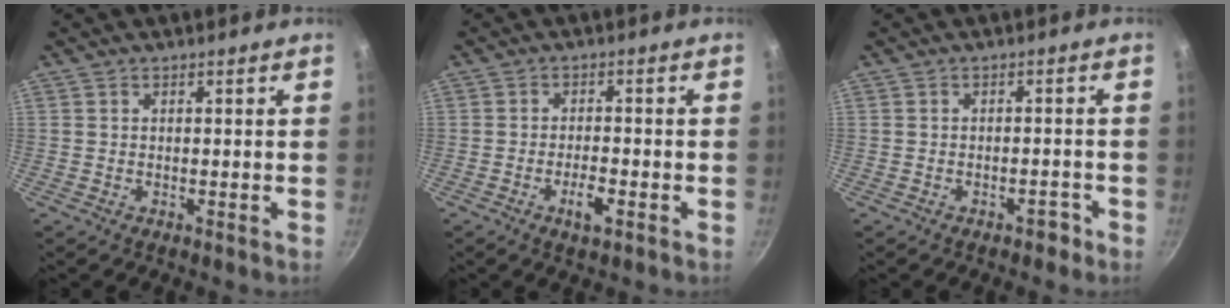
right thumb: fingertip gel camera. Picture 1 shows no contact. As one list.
[{"total": 4.0, "force": [-1.8, 1.4, 3.2], "torque": [-0.052, 0.012, -0.032]}, {"total": 2.1, "force": [-1.5, 1.1, 1.0], "torque": [-0.002, 0.023, -0.012]}]